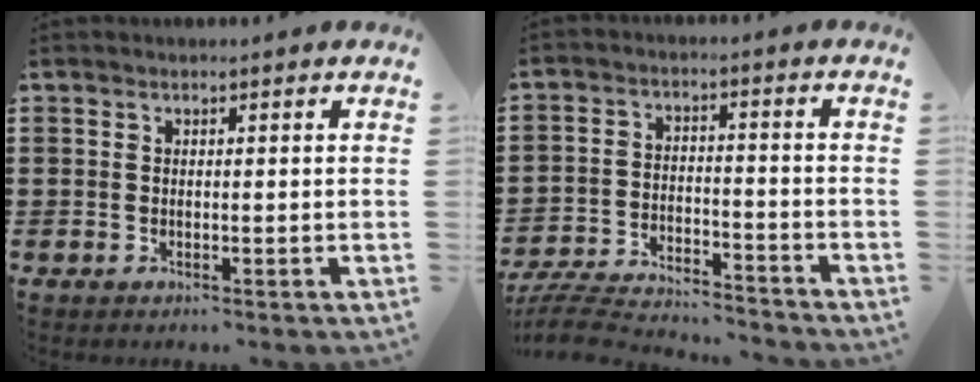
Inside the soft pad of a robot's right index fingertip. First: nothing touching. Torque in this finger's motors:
{"motor_torque": [-1.08, 1.06, -1.05, -0.21]}